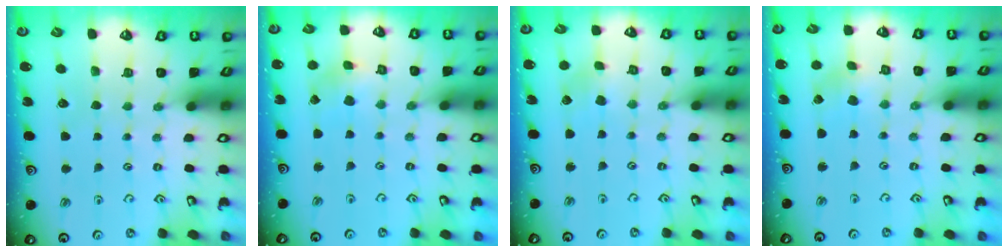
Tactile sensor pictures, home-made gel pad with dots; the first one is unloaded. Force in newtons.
{"total": 2.7, "press": 2.7, "slide": 0.2}
{"total": 2.4, "press": 2.4, "slide": 0.2}
{"total": 1.9, "press": 1.9, "slide": 0.2}